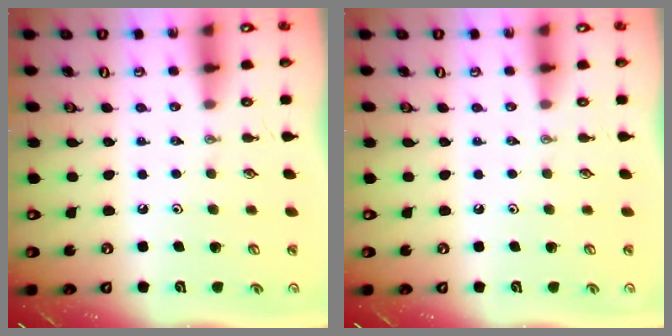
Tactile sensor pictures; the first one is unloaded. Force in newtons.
{"total": 0.0}